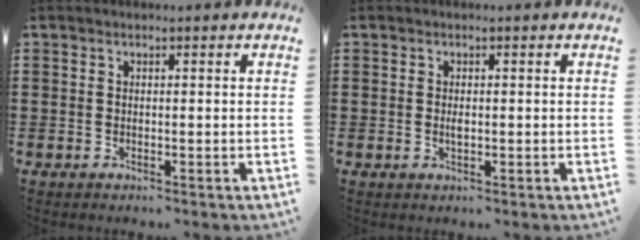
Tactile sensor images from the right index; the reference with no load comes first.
{"total": 1.1, "force": [0.0, 0.4, 1.1], "torque": [-0.022, -0.003, 0.001]}